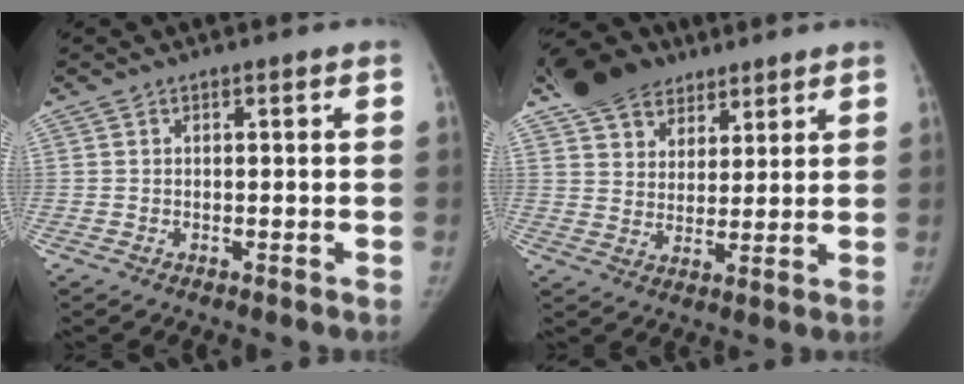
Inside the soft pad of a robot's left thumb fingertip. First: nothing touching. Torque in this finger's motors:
{"motor_torque": [0.94, -0.12, 1.06, -0.95, 0.07]}